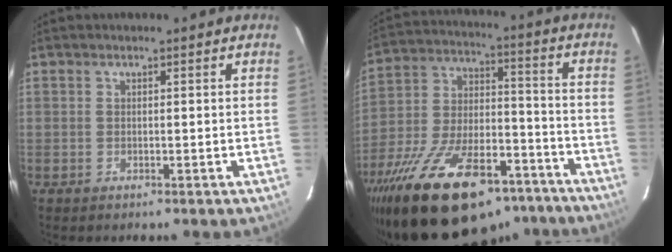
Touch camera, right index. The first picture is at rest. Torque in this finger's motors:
{"motor_torque": [1.89, -0.26, 0.74, 0.21]}